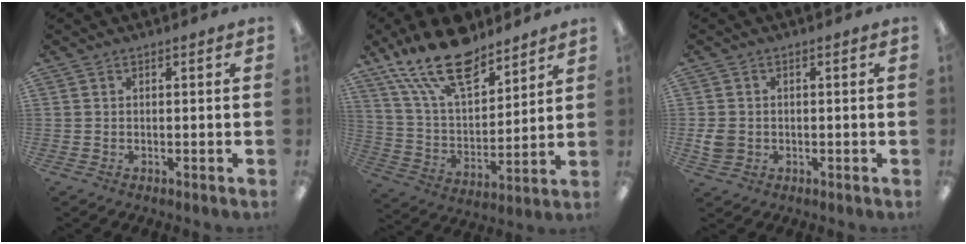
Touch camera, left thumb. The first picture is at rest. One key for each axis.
{"total": 19.8, "fx": 14.2, "fy": 8.5, "fz": 10.8, "tx": -0.208, "ty": -0.069, "tz": 0.255}
{"total": 3.7, "fx": -0.3, "fy": 3.2, "fz": 1.8, "tx": -0.029, "ty": 0.001, "tz": -0.005}